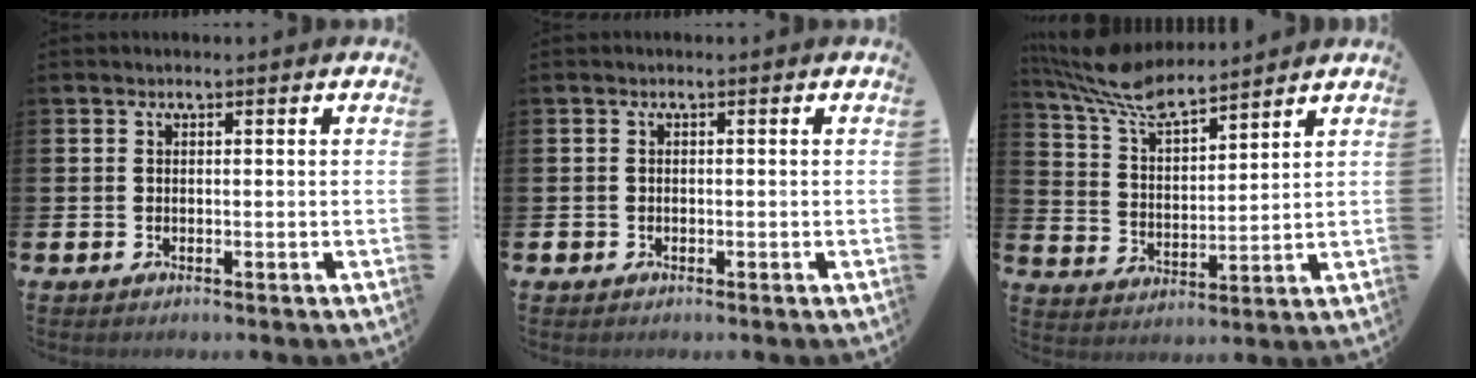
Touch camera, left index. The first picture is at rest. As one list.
[{"total": 0.6, "force": [-0.2, 0.5, 0.0], "torque": [-0.002, 0.006, -0.007]}, {"total": 8.0, "force": [7.2, 1.9, 3.1], "torque": [-0.088, -0.035, 0.129]}]